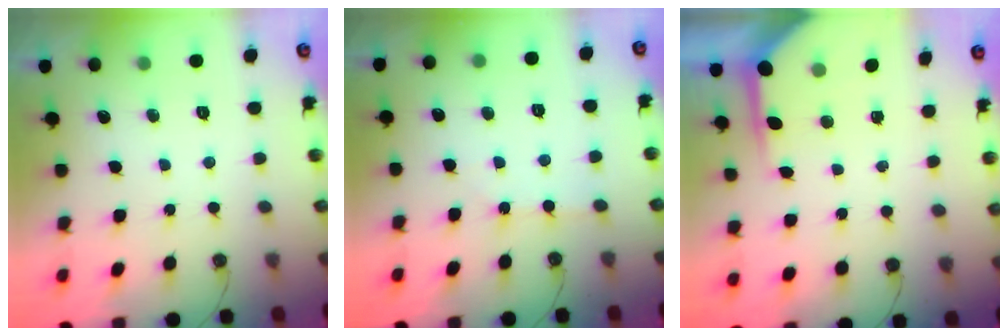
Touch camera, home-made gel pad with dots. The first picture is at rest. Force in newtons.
{"total": 2.1, "press": 2.1, "slide": 0.4}
{"total": 6.2, "press": 6.2, "slide": 0.4}